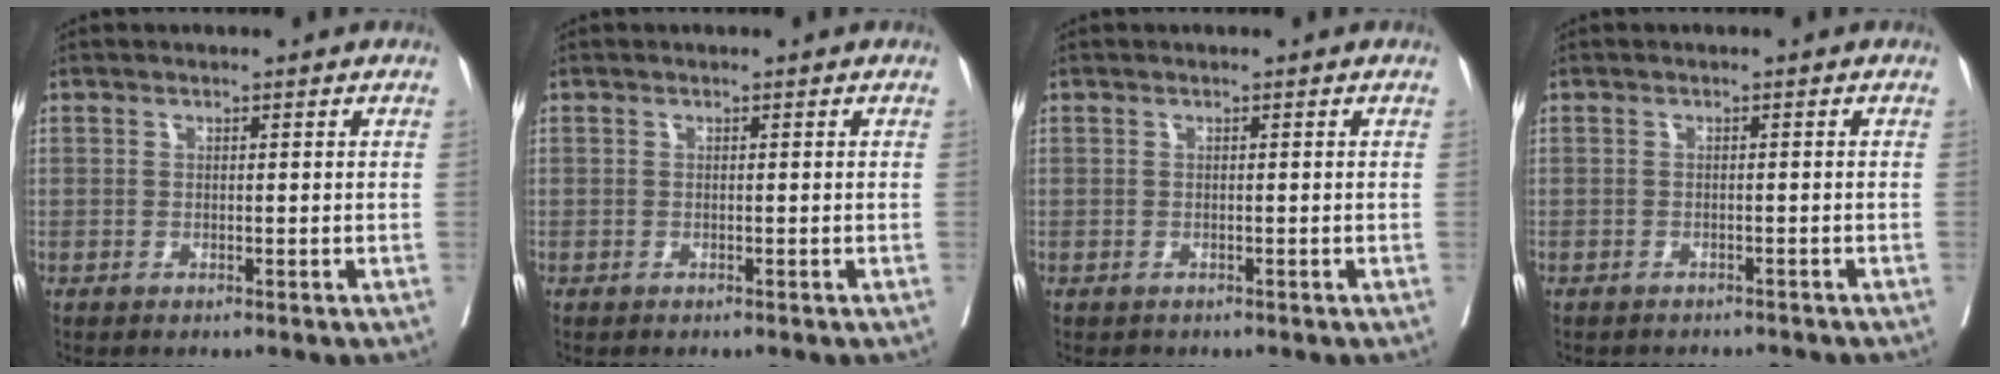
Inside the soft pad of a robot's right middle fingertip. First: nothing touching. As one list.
[{"total": 0.0}, {"total": 0.6, "force": [-0.4, 0.4, 0.1], "torque": [-0.007, 0.002, -0.004]}, {"total": 4.2, "force": [-3.9, 1.3, 0.7], "torque": [-0.006, -0.002, -0.047]}]